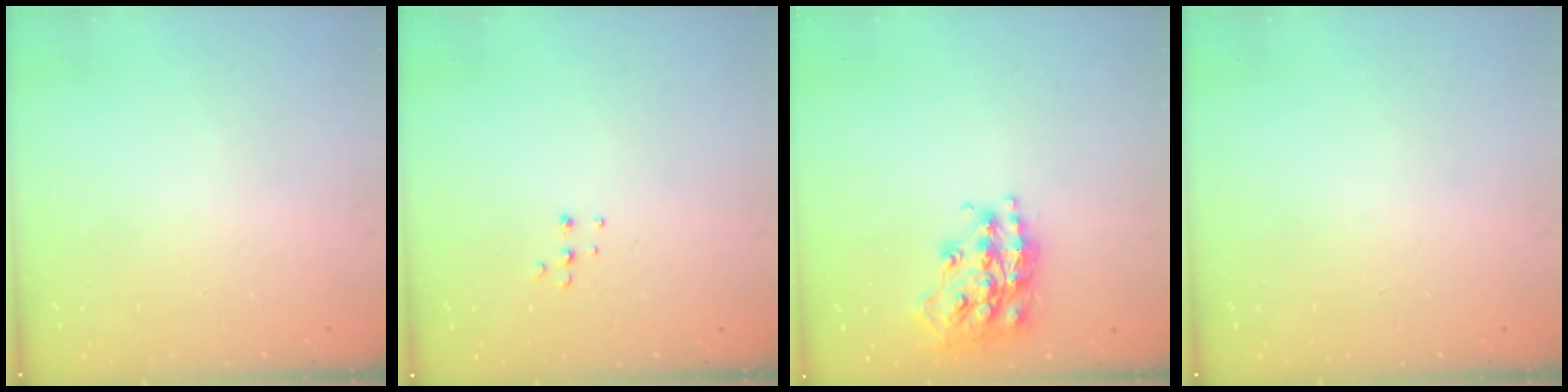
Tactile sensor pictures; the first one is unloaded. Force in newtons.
{"total": 4.4, "press": 4.4, "slide": 0.5}
{"total": 18.4, "press": 18.4, "slide": 1.2}
{"total": 0.0}